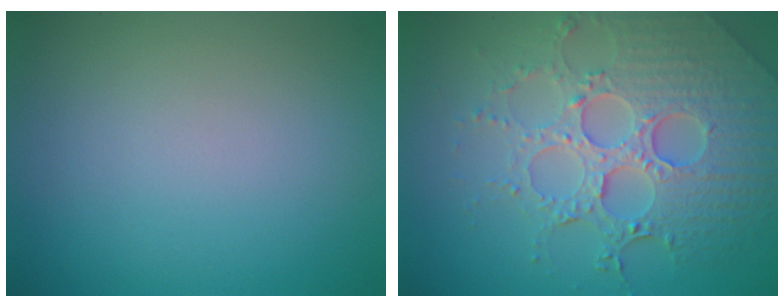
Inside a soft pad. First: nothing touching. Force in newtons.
{"total": 7.4, "press": 5.5, "slide": 4.9}